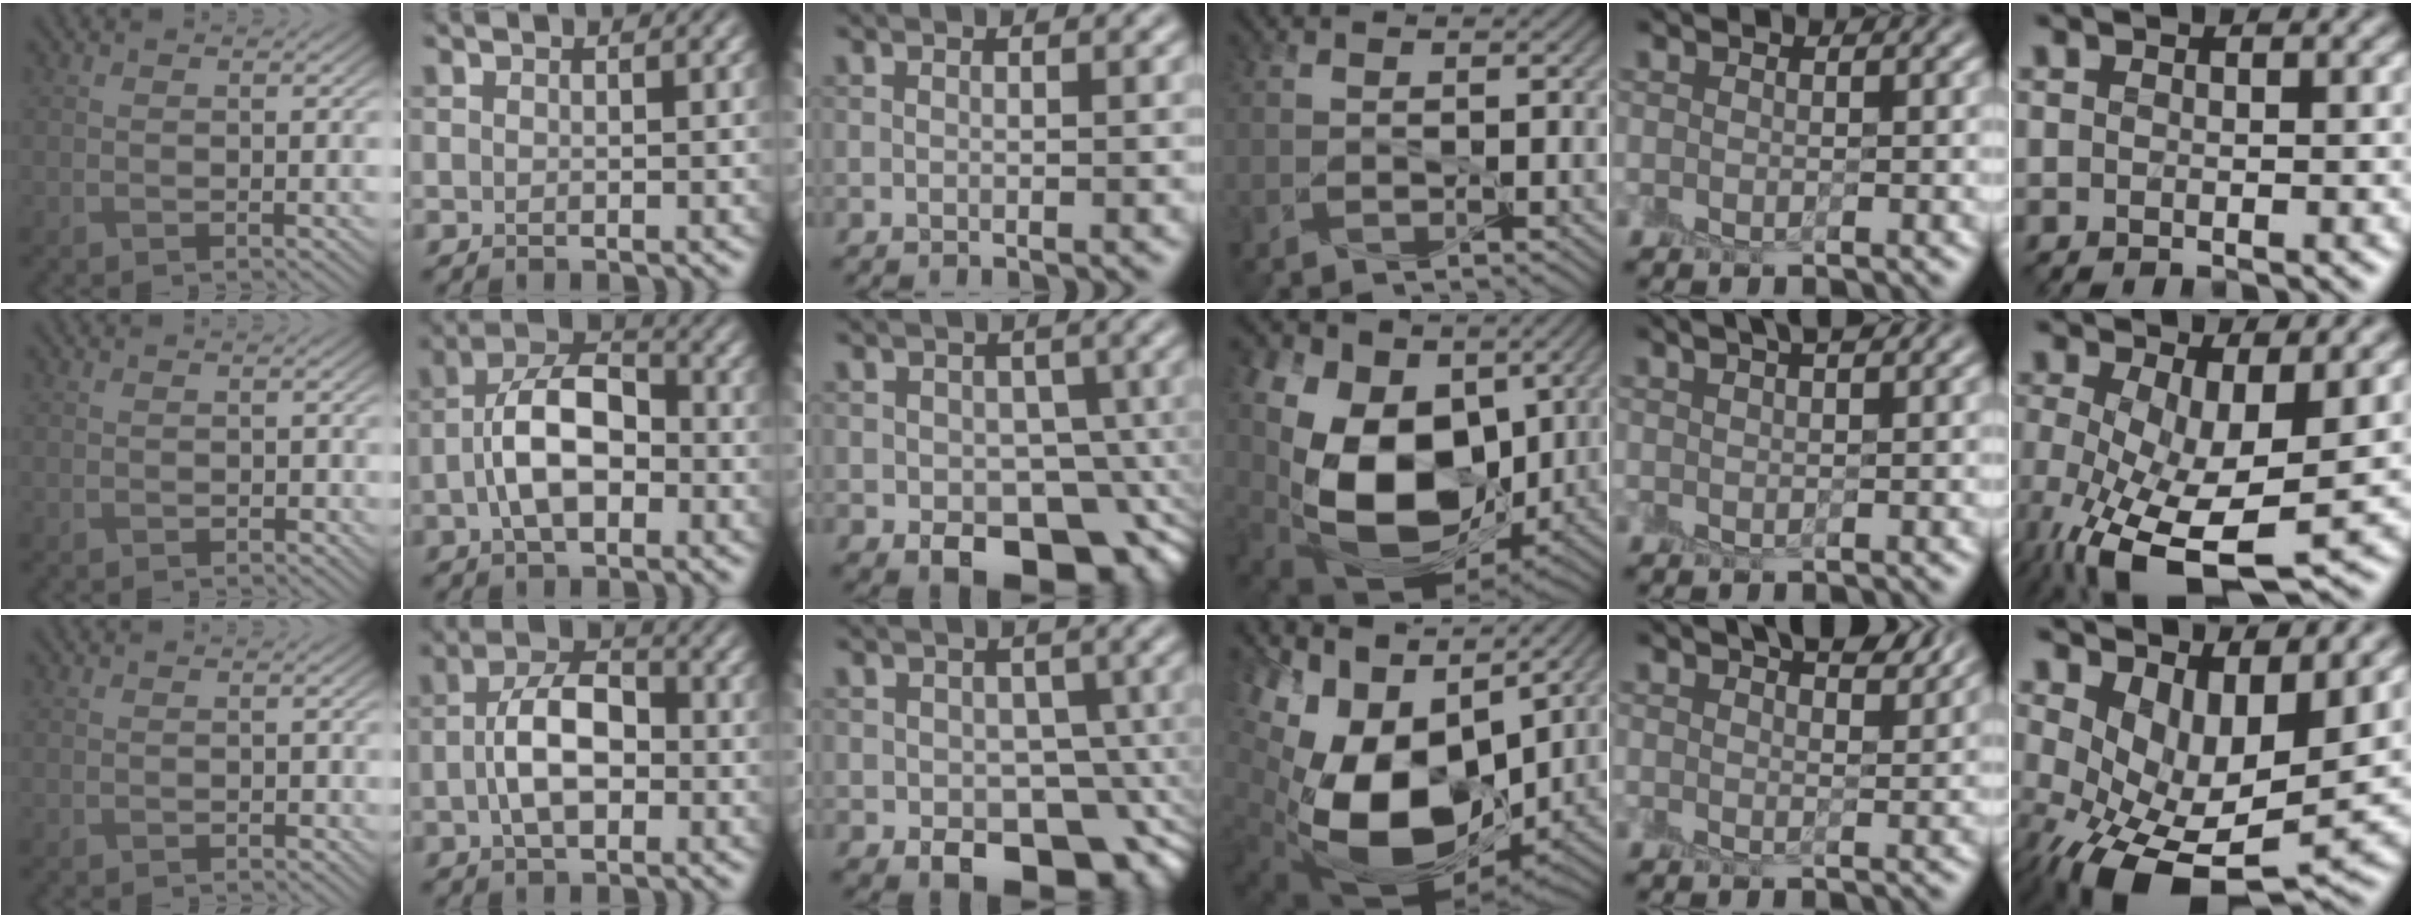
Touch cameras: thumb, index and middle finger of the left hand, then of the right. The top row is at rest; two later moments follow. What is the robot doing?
{"motion": "peel", "object": "lint roller sheet"}